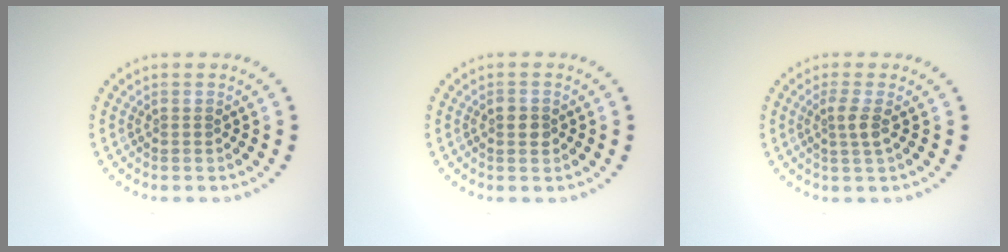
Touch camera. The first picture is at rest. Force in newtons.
{"total": 1.3, "press": 1.3, "slide": 0.0}
{"total": 1.8, "press": 1.4, "slide": 1.2}